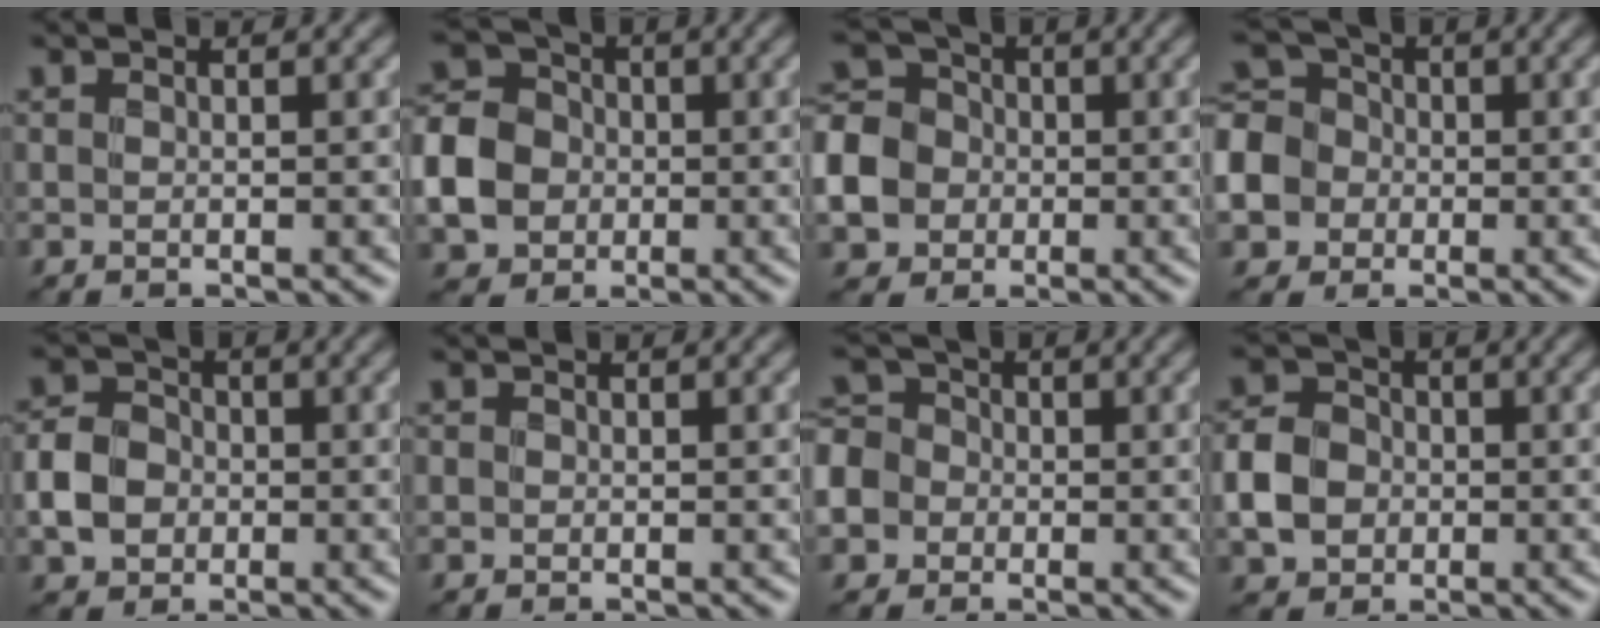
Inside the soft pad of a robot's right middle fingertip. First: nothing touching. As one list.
[{"total": 6.9, "force": [-1.3, 5.9, 3.4], "torque": [-0.083, 0.000, -0.034]}, {"total": 9.2, "force": [-2.7, 8.1, 3.6], "torque": [-0.092, -0.016, -0.073]}, {"total": 9.9, "force": [-3.4, 8.7, 3.3], "torque": [-0.088, -0.011, -0.086]}, {"total": 4.2, "force": [-0.9, 3.5, 2.0], "torque": [-0.042, 0.004, -0.025]}, {"total": 0.5, "force": [0.0, 0.5, 0.0], "torque": [0.004, -0.002, -0.003]}, {"total": 8.8, "force": [-3.2, 7.6, 2.9], "torque": [-0.080, 0.000, -0.087]}, {"total": 4.7, "force": [-0.9, 4.0, 2.3], "torque": [-0.049, 0.004, -0.026]}]